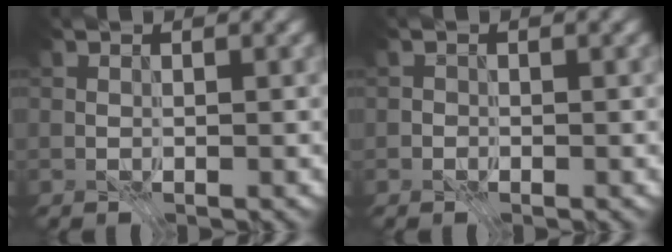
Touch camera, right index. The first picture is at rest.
{"total": 0.6, "force": [-0.5, 0.4, -0.1], "torque": [0.007, -0.002, -0.012]}